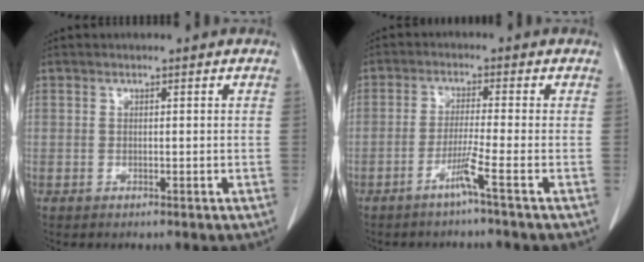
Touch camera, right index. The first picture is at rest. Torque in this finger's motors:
{"motor_torque": [0.07, 0.07, 0.10, 0.01]}